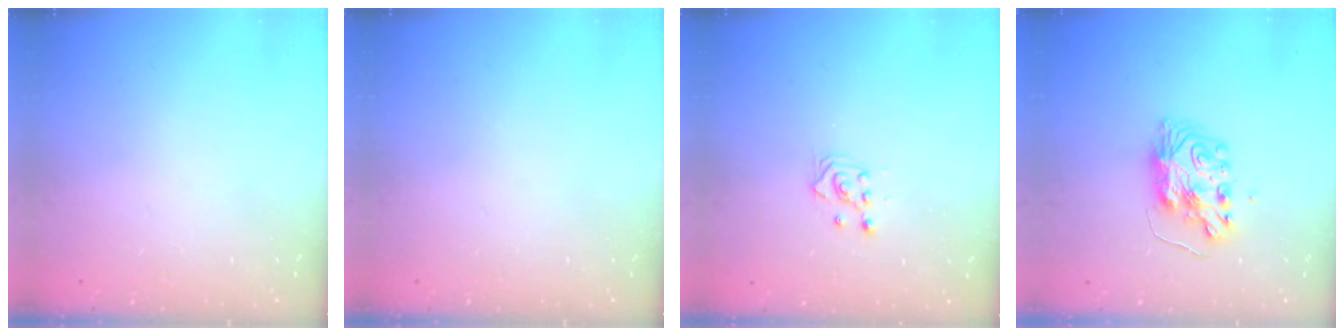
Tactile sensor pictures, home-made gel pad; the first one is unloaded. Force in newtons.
{"total": 0.0}
{"total": 2.4, "press": 2.2, "slide": 0.8}
{"total": 9.1, "press": 9.0, "slide": 0.9}